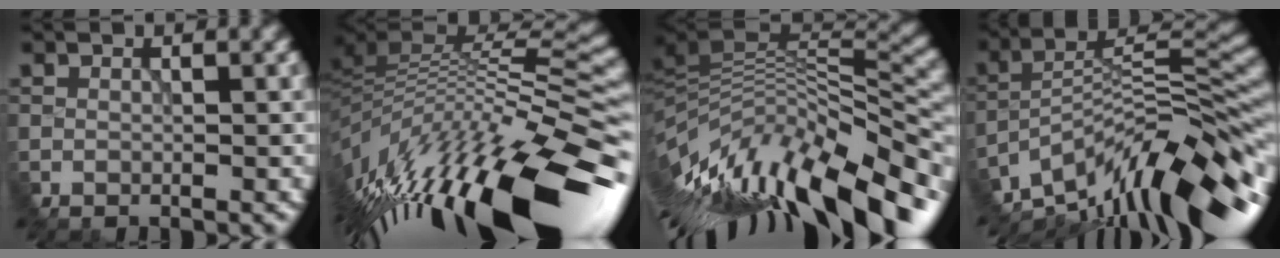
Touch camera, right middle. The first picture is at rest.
{"total": 14.7, "force": [-5.5, 4.5, 12.9], "torque": [-0.247, 0.005, -0.096]}
{"total": 13.8, "force": [-5.9, 4.8, 11.5], "torque": [-0.210, 0.006, -0.098]}
{"total": 12.9, "force": [-8.3, 3.1, 9.3], "torque": [-0.184, 0.021, -0.146]}